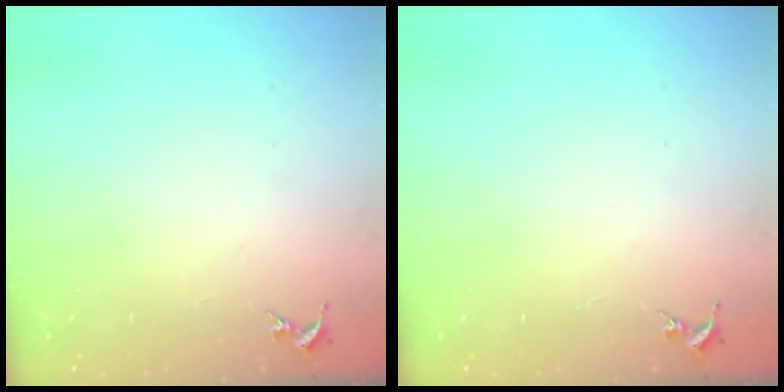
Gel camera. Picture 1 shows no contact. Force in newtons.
{"total": 0.0}